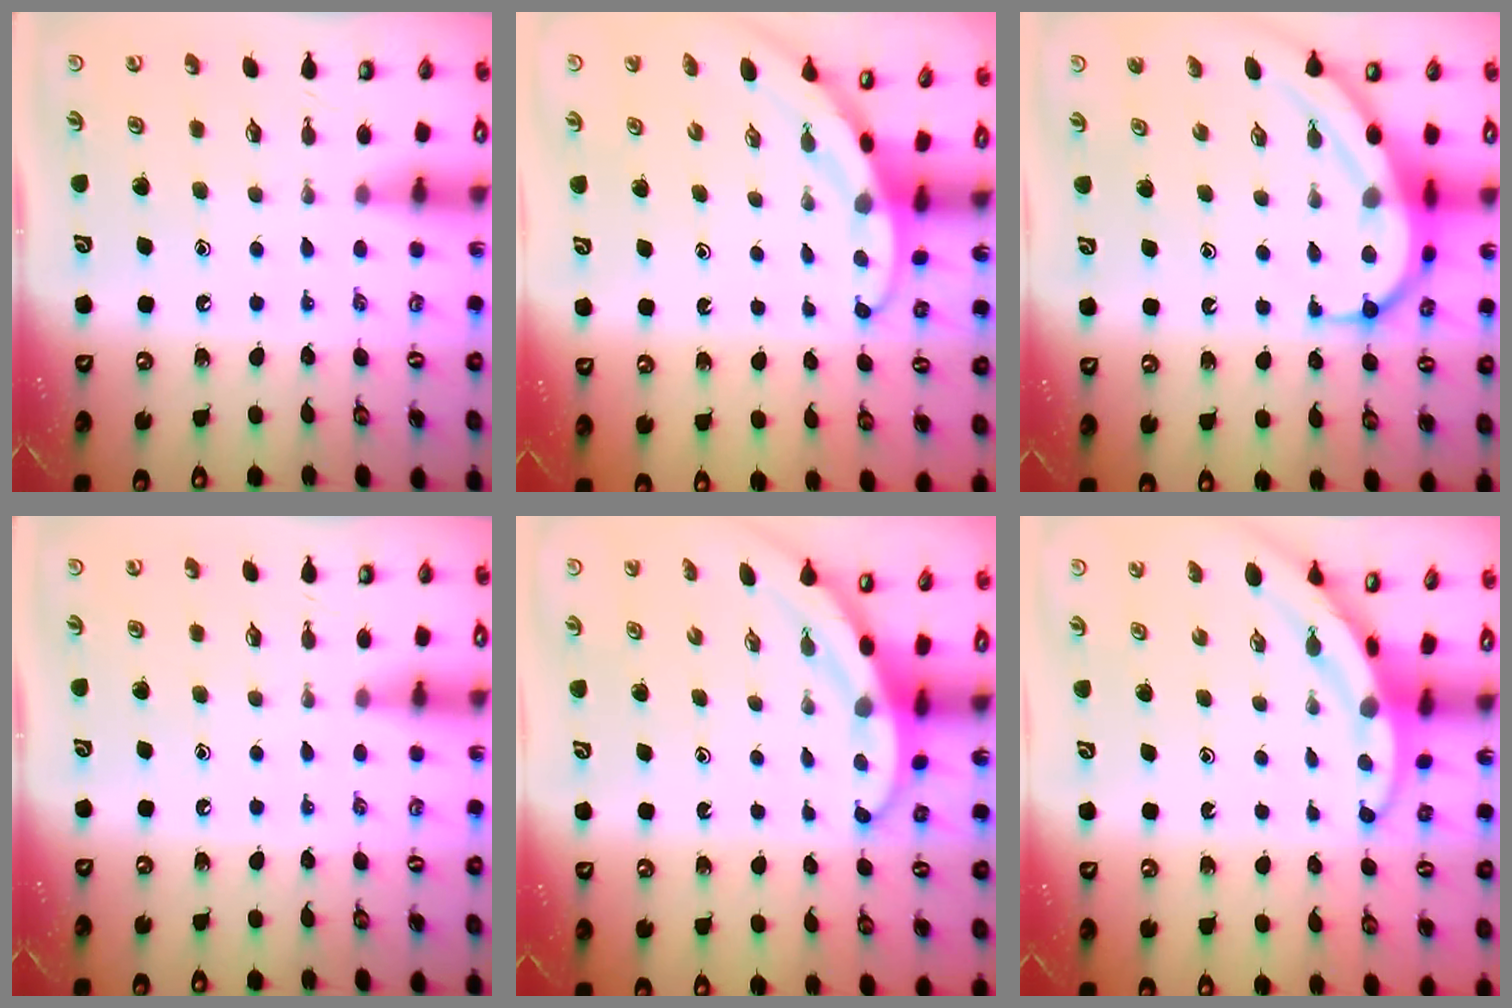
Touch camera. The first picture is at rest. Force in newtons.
{"total": 2.7, "press": 2.7, "slide": 0.0}
{"total": 8.8, "press": 8.8, "slide": 0.6}
{"total": 0.0}
{"total": 3.0, "press": 3.0, "slide": 0.1}
{"total": 3.3, "press": 3.3, "slide": 0.3}